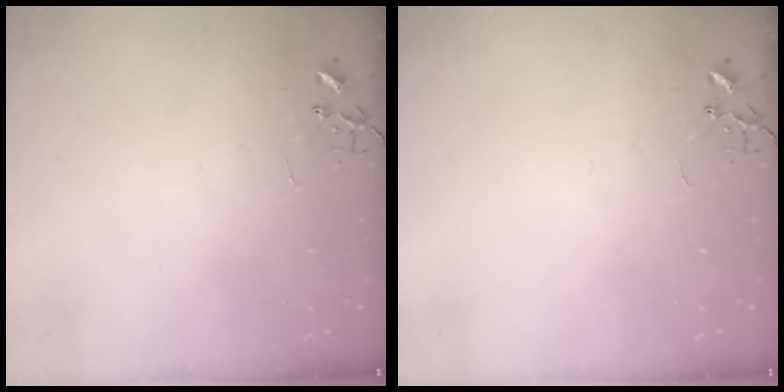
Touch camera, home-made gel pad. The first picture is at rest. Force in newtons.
{"total": 0.0}